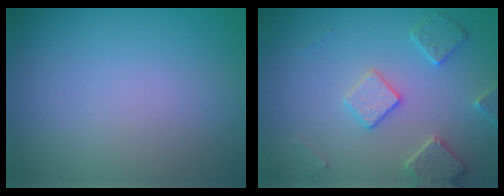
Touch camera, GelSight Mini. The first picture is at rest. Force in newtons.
{"total": 3.5, "press": 3.3, "slide": 1.2}